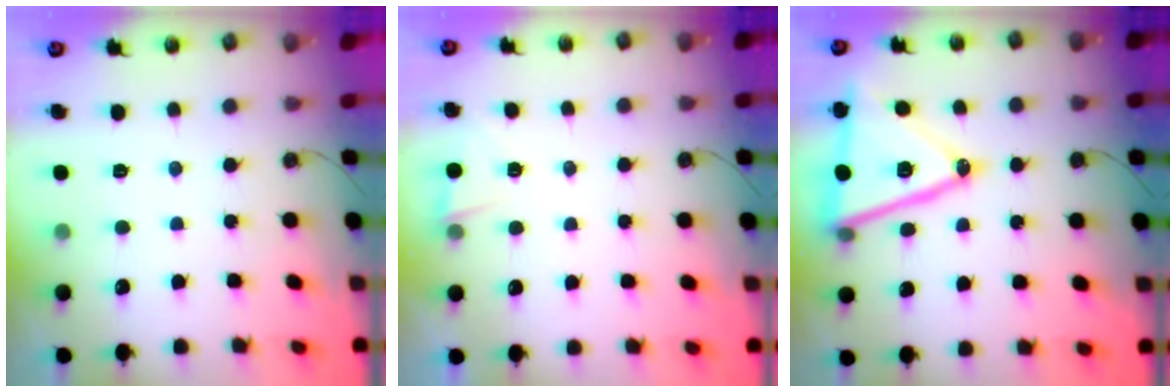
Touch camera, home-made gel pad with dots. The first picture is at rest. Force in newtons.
{"total": 2.9, "press": 2.7, "slide": 1.1}
{"total": 18.9, "press": 18.5, "slide": 3.5}